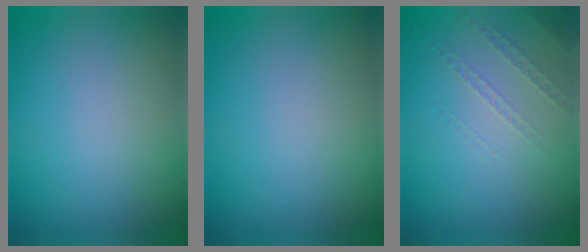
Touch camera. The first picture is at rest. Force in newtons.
{"total": 0.0}
{"total": 1.1, "press": 0.6, "slide": 0.9}